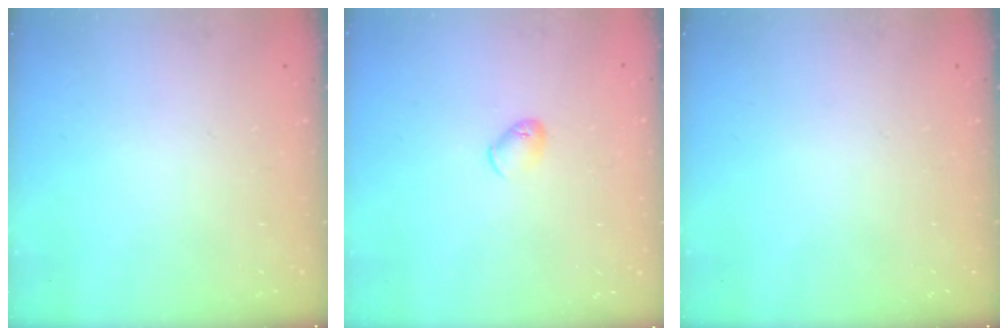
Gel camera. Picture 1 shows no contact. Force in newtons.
{"total": 4.8, "press": 4.7, "slide": 0.8}
{"total": 0.0}